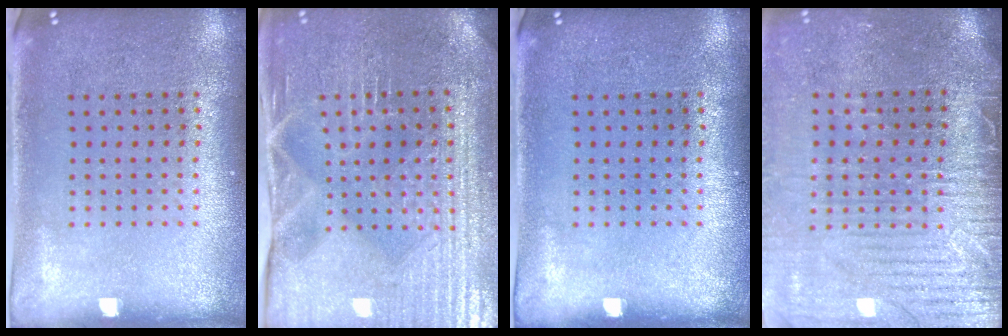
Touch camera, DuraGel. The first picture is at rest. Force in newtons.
{"total": 4.3, "press": 4.2, "slide": 1.0}
{"total": 0.0}
{"total": 4.2, "press": 3.7, "slide": 2.1}